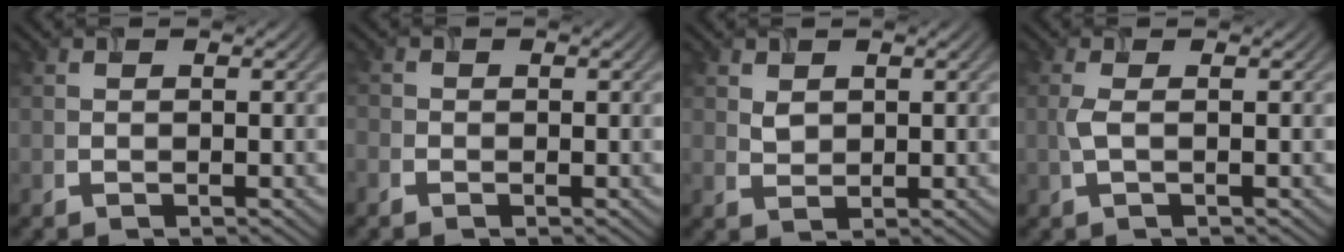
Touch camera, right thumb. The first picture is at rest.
{"total": 1.3, "force": [-0.9, 0.8, 0.3], "torque": [-0.008, -0.003, -0.022]}
{"total": 1.6, "force": [1.0, 1.0, 0.7], "torque": [-0.018, 0.001, 0.022]}
{"total": 1.8, "force": [0.0, 0.4, 1.8], "torque": [-0.046, 0.004, -0.003]}